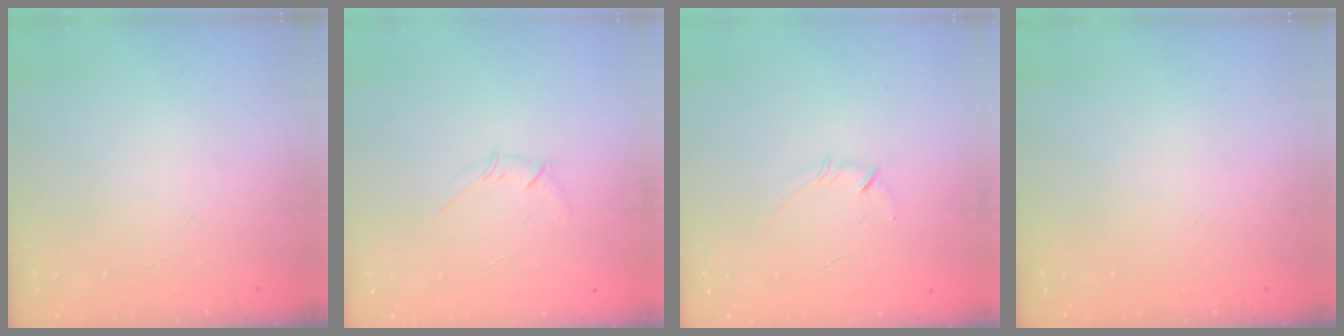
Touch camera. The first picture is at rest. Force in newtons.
{"total": 2.7, "press": 2.6, "slide": 0.8}
{"total": 2.5, "press": 2.4, "slide": 0.4}
{"total": 0.0}